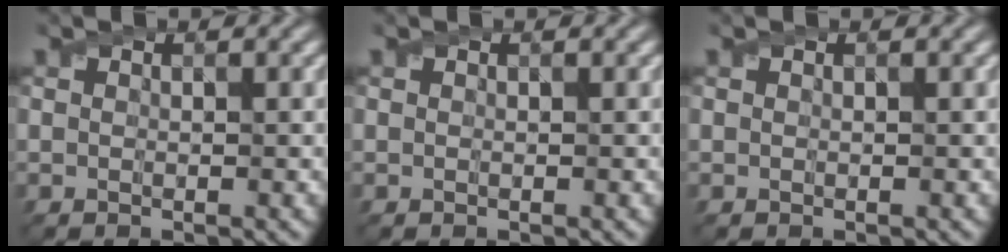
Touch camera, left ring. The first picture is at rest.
{"total": 0.0}
{"total": 0.0}